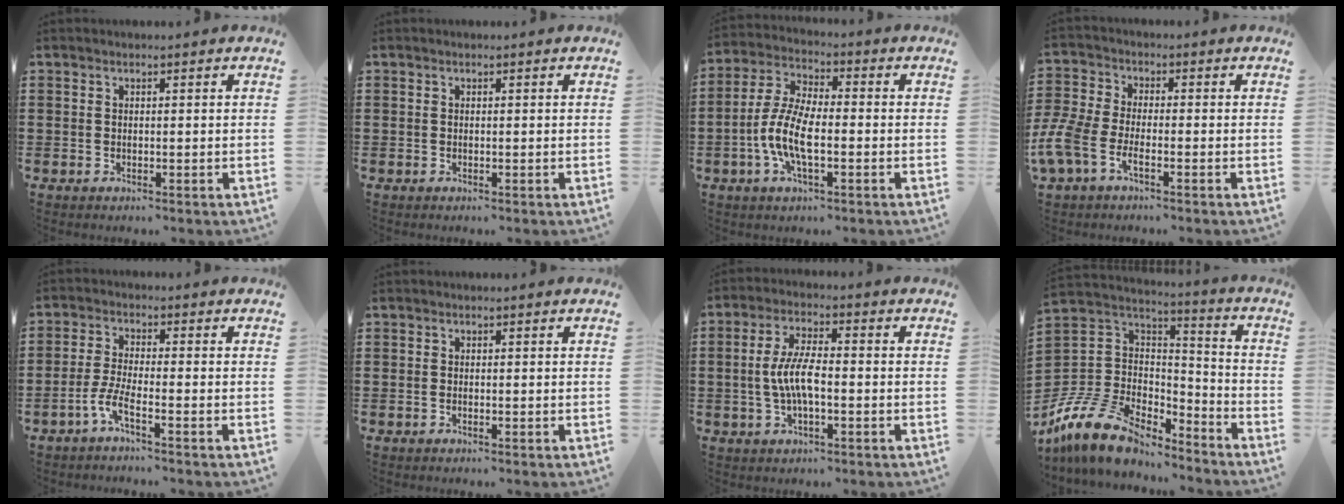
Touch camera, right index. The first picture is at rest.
{"total": 0.0}
{"total": 8.2, "force": [-2.3, 3.0, 7.3], "torque": [-0.177, -0.014, -0.052]}
{"total": 5.0, "force": [-3.0, 1.9, 3.6], "torque": [-0.114, -0.018, -0.065]}
{"total": 4.0, "force": [-2.6, 0.2, 3.1], "torque": [-0.083, -0.013, -0.055]}
{"total": 0.0}
{"total": 6.3, "force": [-0.9, 1.9, 6.0], "torque": [-0.132, -0.004, -0.025]}
{"total": 13.1, "force": [-10.1, 6.1, 5.6], "torque": [-0.145, 0.024, -0.194]}